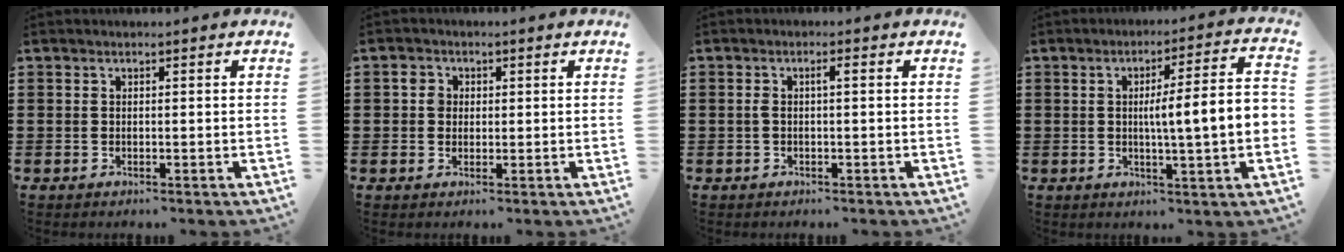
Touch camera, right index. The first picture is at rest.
{"total": 2.0, "force": [0.3, 1.8, 1.0], "torque": [-0.024, 0.010, 0.003]}
{"total": 1.6, "force": [-0.2, 0.1, 1.6], "torque": [-0.030, 0.002, -0.005]}
{"total": 7.9, "force": [-0.2, 0.4, 7.9], "torque": [-0.135, -0.006, -0.013]}